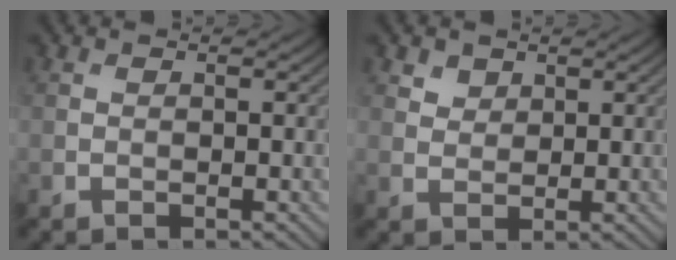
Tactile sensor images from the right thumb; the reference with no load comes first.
{"total": 2.2, "force": [1.6, 1.4, 0.6], "torque": [-0.018, -0.007, 0.033]}